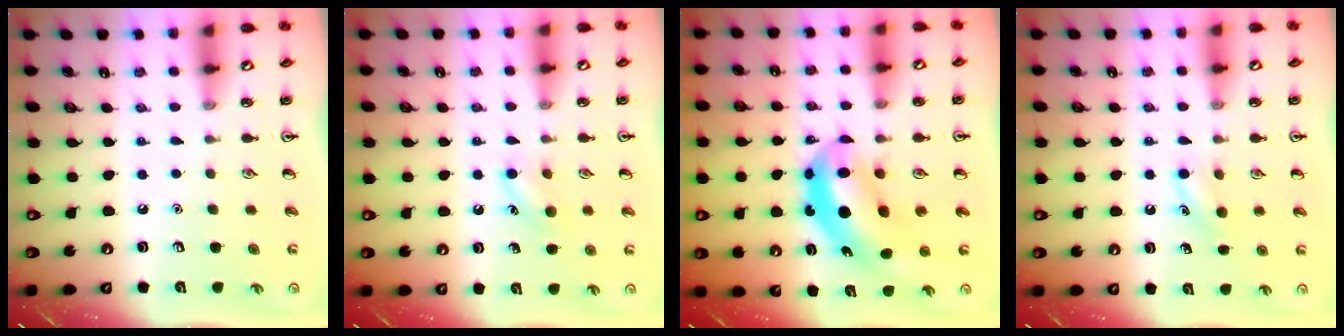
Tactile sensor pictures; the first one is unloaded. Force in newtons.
{"total": 8.0, "press": 7.8, "slide": 1.8}
{"total": 10.4, "press": 10.0, "slide": 3.0}
{"total": 6.0, "press": 5.7, "slide": 1.8}